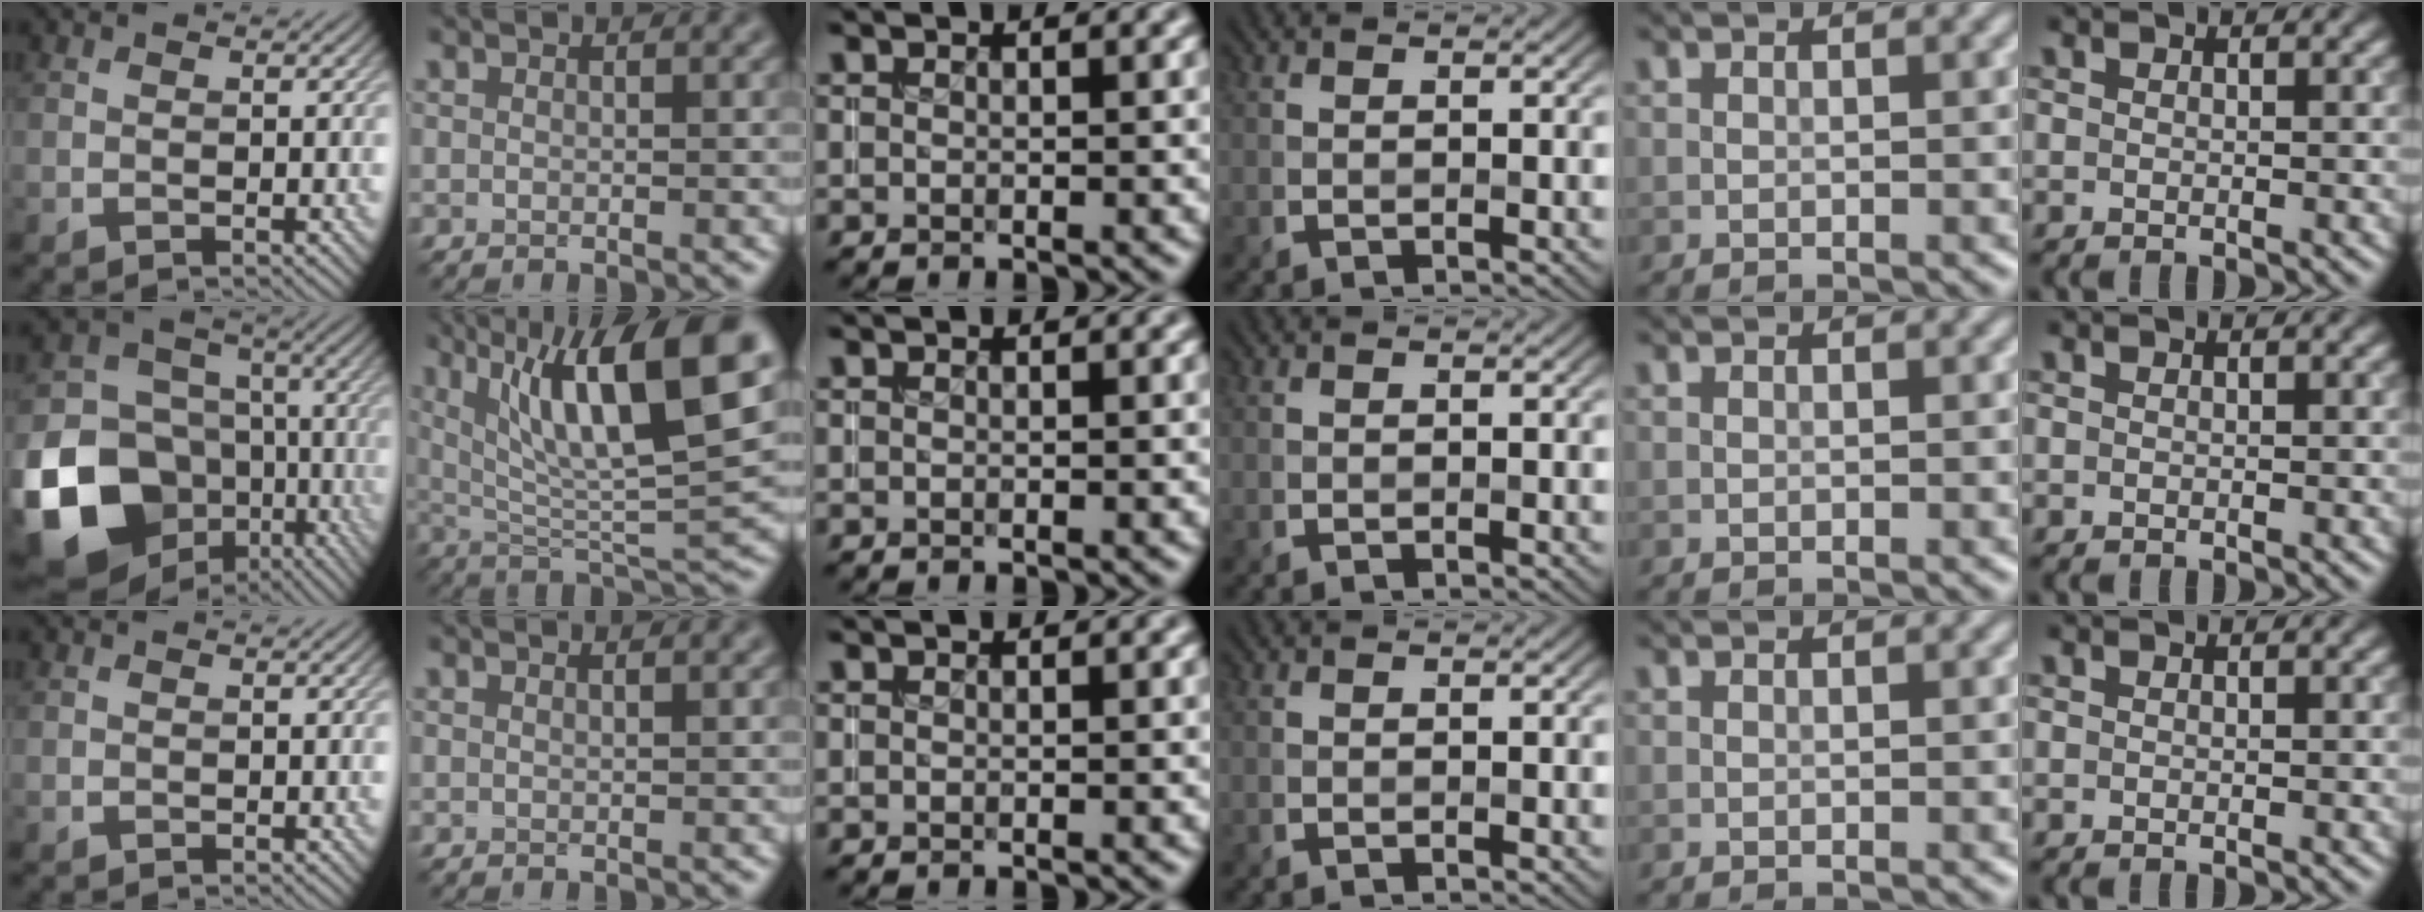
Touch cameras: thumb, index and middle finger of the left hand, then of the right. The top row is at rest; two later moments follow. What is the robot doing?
{"motion": "insert", "object": "coin"}